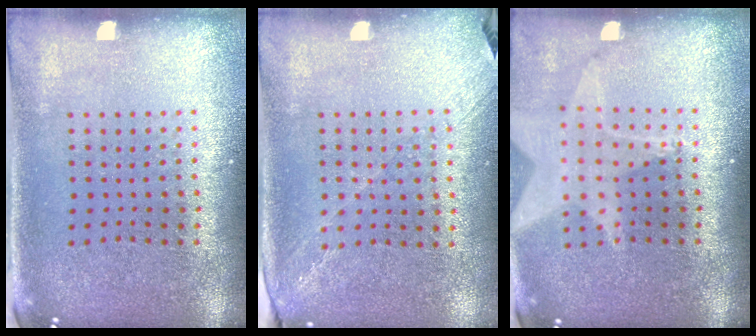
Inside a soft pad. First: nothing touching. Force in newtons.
{"total": 1.3, "press": 1.0, "slide": 0.8}
{"total": 1.4, "press": 1.4, "slide": 0.3}